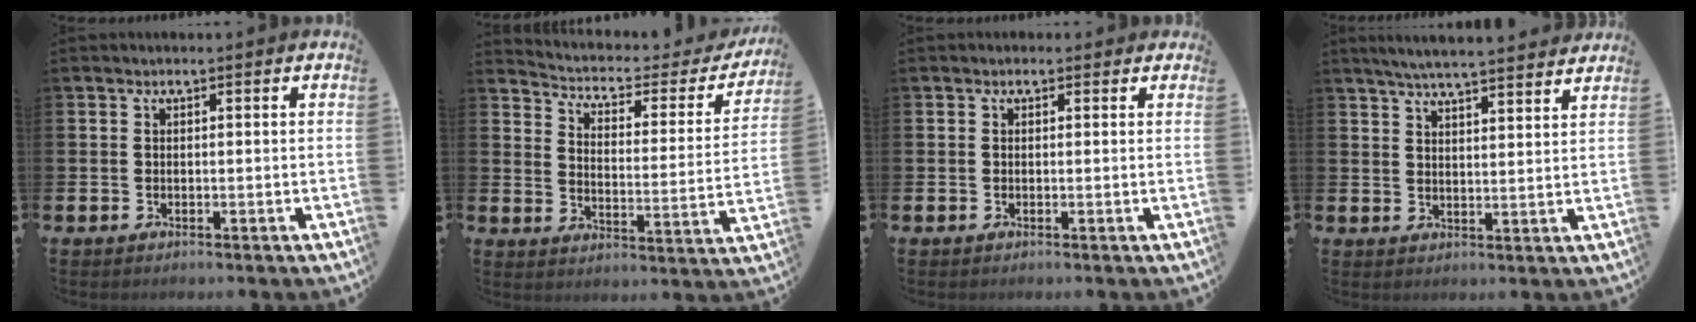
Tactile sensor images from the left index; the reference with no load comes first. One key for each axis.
{"total": 4.3, "fx": 3.6, "fy": 1.9, "fz": 1.5, "tx": -0.047, "ty": -0.030, "tz": 0.048}
{"total": 0.6, "fx": 0.1, "fy": 0.5, "fz": 0.2, "tx": -0.001, "ty": 0.007, "tz": 0.000}
{"total": 5.5, "fx": 5.4, "fy": -0.1, "fz": 1.3, "tx": -0.033, "ty": -0.030, "tz": 0.094}